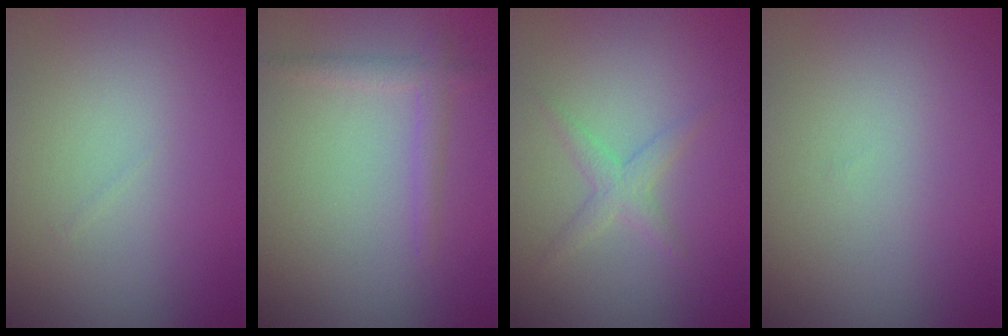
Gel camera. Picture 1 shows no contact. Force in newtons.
{"total": 1.6, "press": 1.6, "slide": 0.1}
{"total": 1.7, "press": 1.7, "slide": 0.1}
{"total": 0.0}